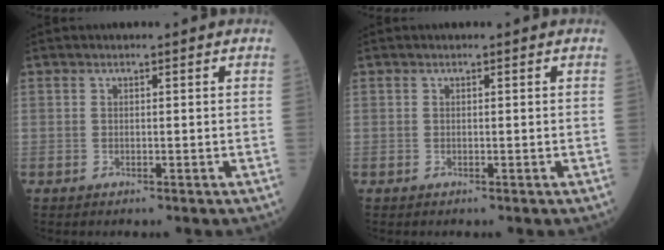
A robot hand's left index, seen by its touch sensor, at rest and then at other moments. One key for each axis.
{"total": 0.0}